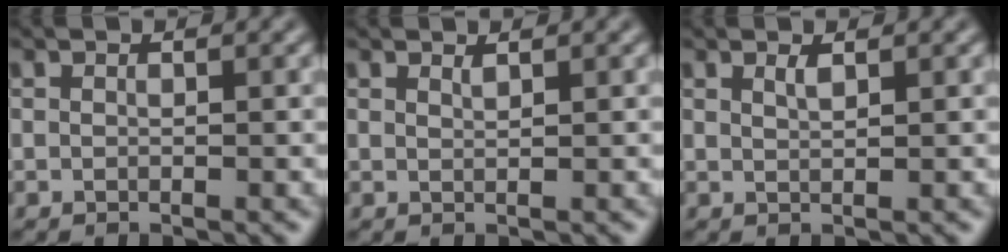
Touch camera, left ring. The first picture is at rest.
{"total": 0.6, "force": [0.6, 0.1, 0.2], "torque": [-0.001, -0.002, 0.012]}
{"total": 0.9, "force": [0.7, 0.2, 0.6], "torque": [-0.008, -0.001, 0.011]}